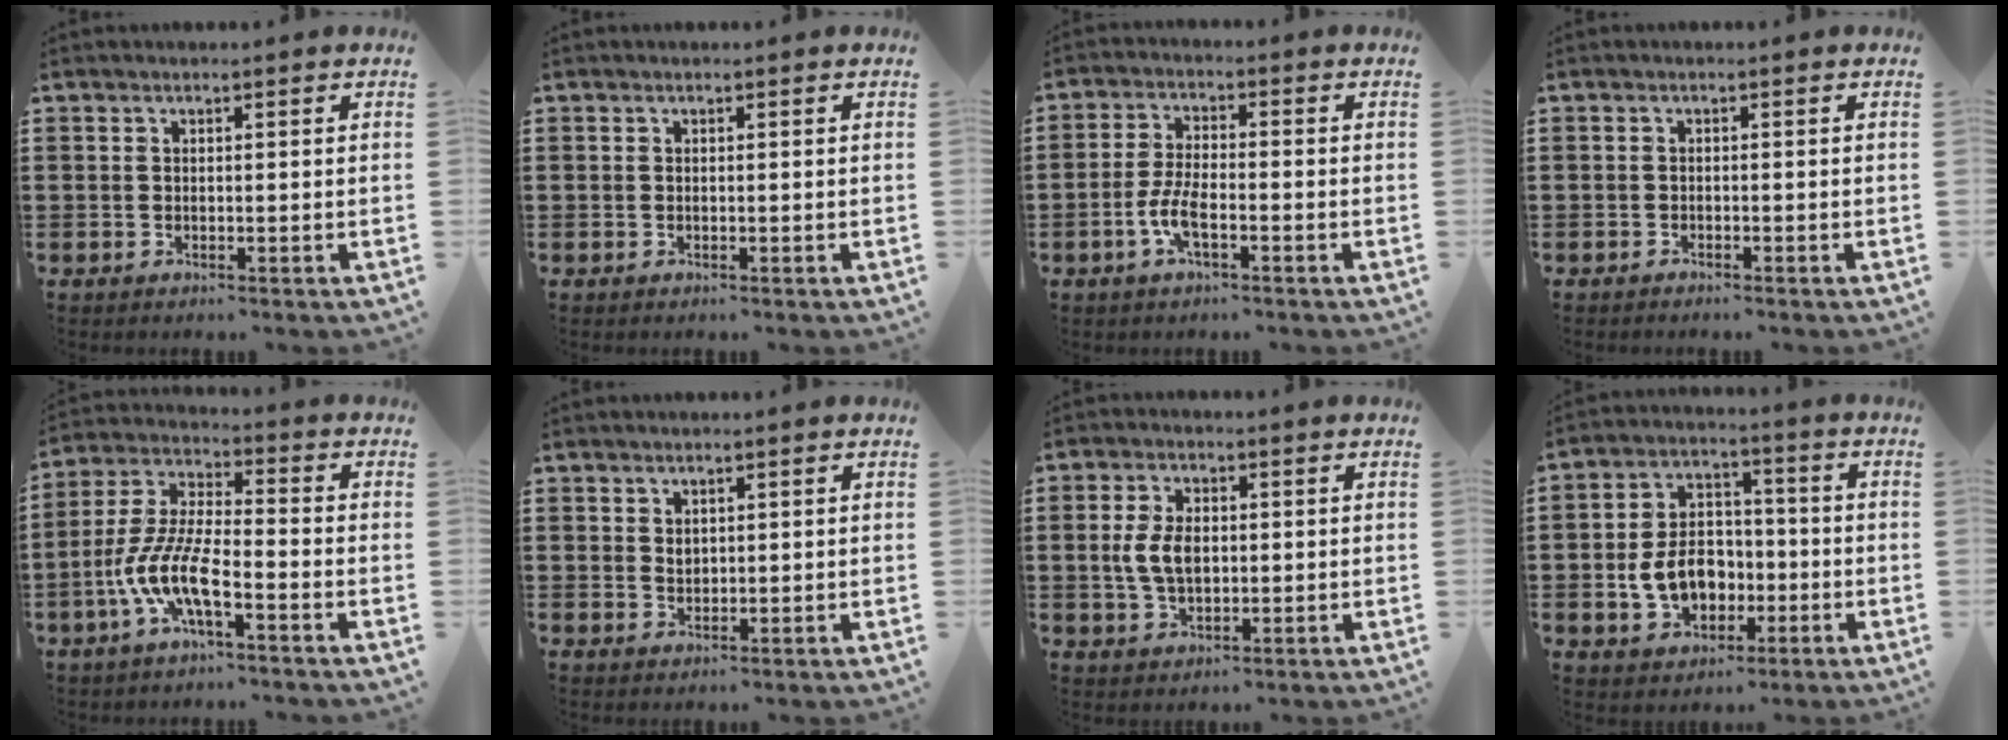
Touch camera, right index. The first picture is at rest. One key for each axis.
{"total": 0.0}
{"total": 5.3, "fx": -2.1, "fy": 1.7, "fz": 4.5, "tx": -0.110, "ty": -0.007, "tz": -0.046}
{"total": 0.7, "fx": -0.7, "fy": 0.0, "fz": 0.1, "tx": -0.003, "ty": -0.001, "tz": -0.014}
{"total": 9.3, "fx": -4.7, "fy": 2.4, "fz": 7.7, "tx": -0.189, "ty": -0.013, "tz": -0.094}
{"total": 1.3, "fx": 0.9, "fy": 0.8, "fz": 0.5, "tx": -0.011, "ty": 0.002, "tz": 0.017}
{"total": 5.6, "fx": 0.3, "fy": 3.4, "fz": 4.5, "tx": -0.098, "ty": 0.003, "tz": -0.002}
{"total": 8.3, "fx": -1.9, "fy": 6.0, "fz": 5.3, "tx": -0.105, "ty": 0.005, "tz": -0.039}